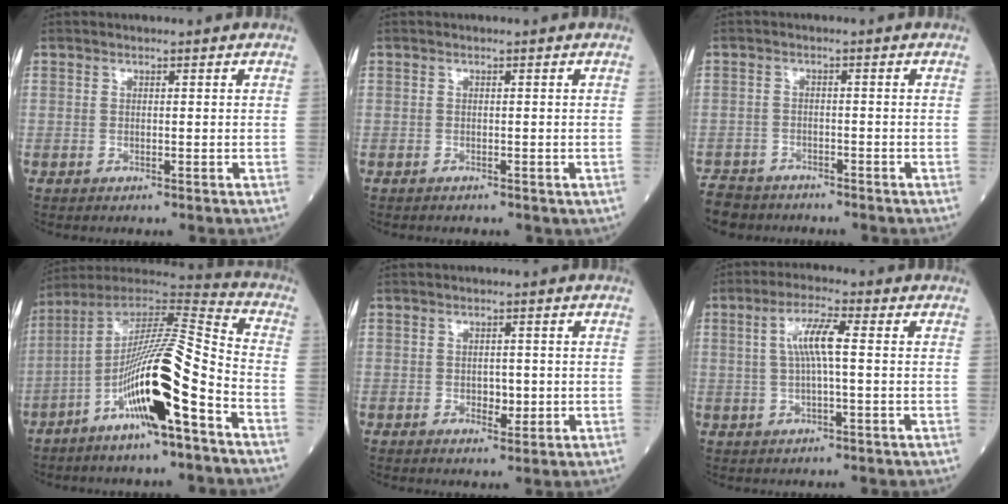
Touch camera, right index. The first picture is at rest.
{"total": 0.7, "force": [-0.6, 0.4, 0.2], "torque": [-0.007, 0.001, -0.007]}
{"total": 6.5, "force": [-5.8, 2.9, 0.7], "torque": [-0.017, -0.009, -0.101]}
{"total": 17.3, "force": [-7.2, 0.9, 15.7], "torque": [-0.289, -0.005, -0.129]}
{"total": 2.4, "force": [-0.3, 1.4, 2.0], "torque": [-0.028, -0.001, -0.001]}
{"total": 5.8, "force": [0.8, 0.5, 5.7], "torque": [-0.114, 0.012, 0.014]}